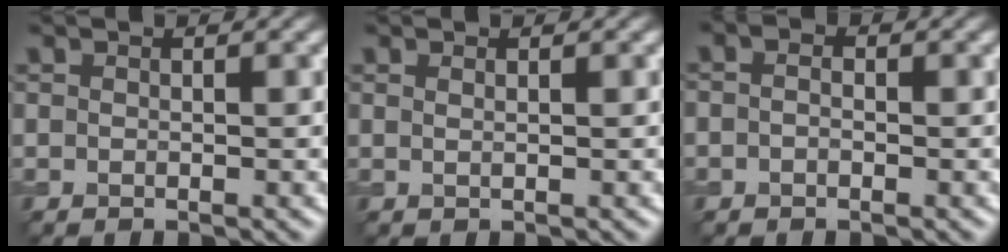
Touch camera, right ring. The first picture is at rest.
{"total": 0.6, "force": [0.4, 0.2, 0.4], "torque": [-0.005, -0.001, 0.004]}
{"total": 1.1, "force": [-0.1, 0.7, 0.8], "torque": [-0.012, -0.002, -0.013]}